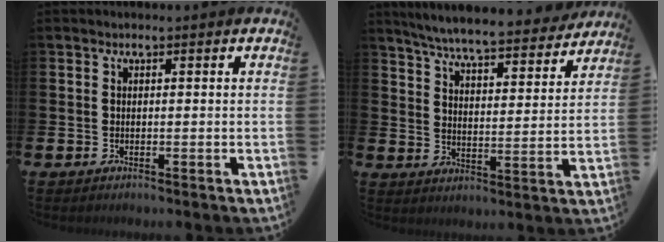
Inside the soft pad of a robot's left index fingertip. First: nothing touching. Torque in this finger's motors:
{"motor_torque": [1.05, -1.09, 0.86, 0.17]}